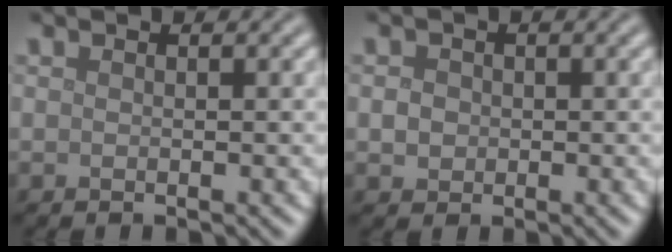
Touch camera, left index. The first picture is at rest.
{"total": 1.4, "force": [-0.1, 1.3, 0.5], "torque": [-0.005, -0.003, -0.002]}